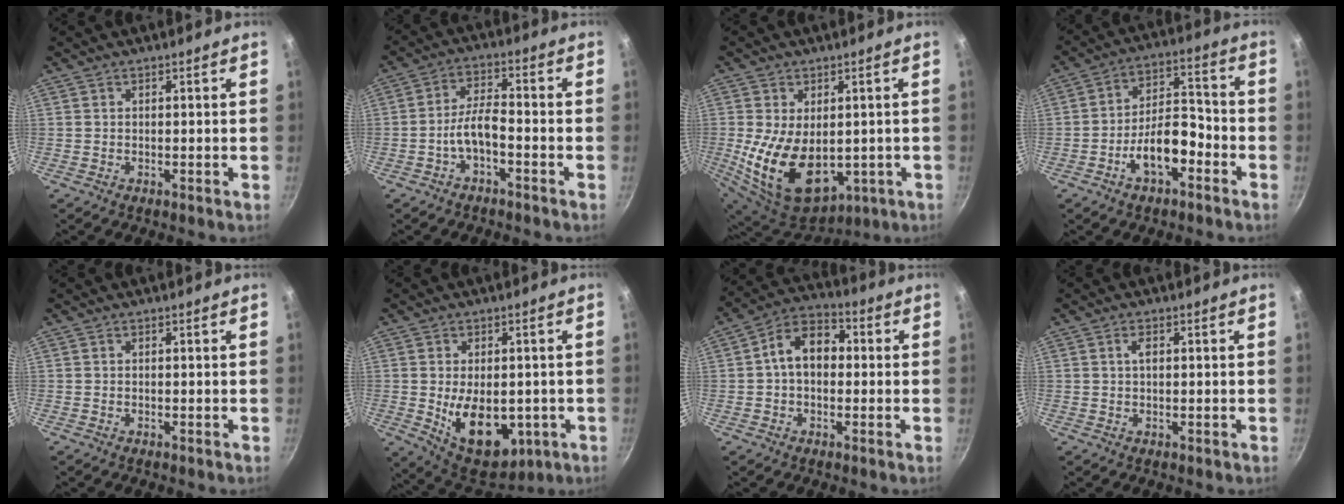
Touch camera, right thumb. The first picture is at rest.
{"total": 5.7, "force": [-2.7, 2.1, 4.5], "torque": [-0.087, 0.034, -0.055]}
{"total": 17.4, "force": [-1.5, 11.1, 13.4], "torque": [-0.235, -0.023, 0.005]}
{"total": 10.9, "force": [-4.9, 5.4, 8.0], "torque": [-0.111, 0.055, -0.084]}
{"total": 0.0}
{"total": 14.3, "force": [-2.6, 8.7, 11.0], "torque": [-0.130, -0.011, -0.016]}
{"total": 9.8, "force": [0.4, 6.8, 7.0], "torque": [-0.078, 0.033, -0.011]}
{"total": 1.8, "force": [0.3, 0.9, 1.5], "torque": [-0.027, 0.003, 0.004]}